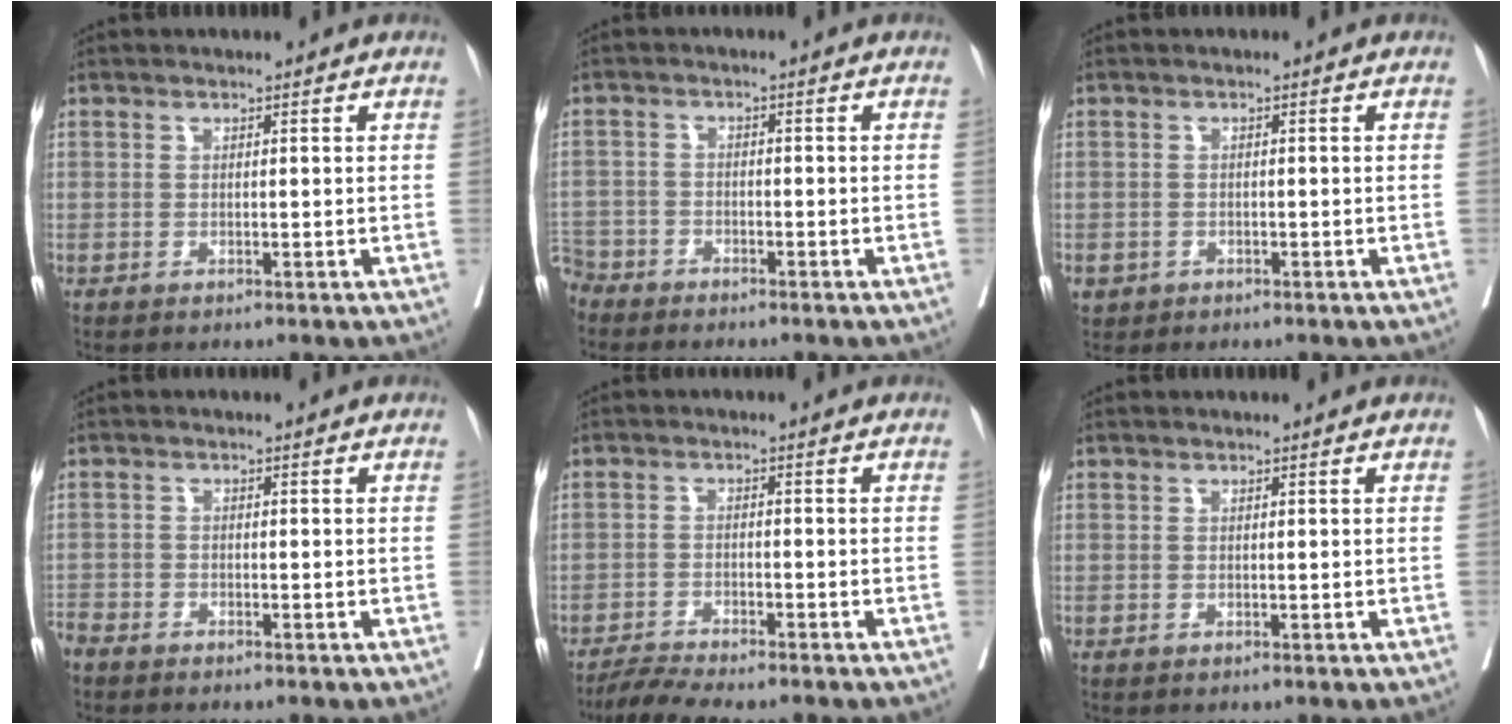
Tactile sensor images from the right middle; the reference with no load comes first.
{"total": 4.5, "force": [-4.2, 1.6, -0.3], "torque": [0.013, -0.004, -0.085]}
{"total": 1.5, "force": [-0.8, 1.3, 0.3], "torque": [-0.003, 0.004, -0.009]}
{"total": 3.0, "force": [-2.8, 0.6, 0.6], "torque": [-0.007, -0.006, -0.057]}
{"total": 5.7, "force": [-5.3, 0.0, 2.3], "torque": [-0.033, -0.011, -0.090]}
{"total": 0.0}